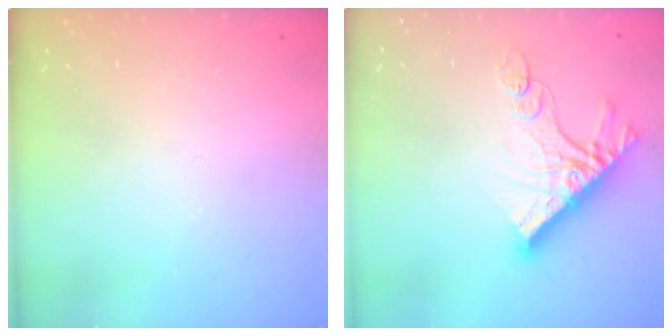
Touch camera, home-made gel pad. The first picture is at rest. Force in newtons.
{"total": 13.3, "press": 13.3, "slide": 1.1}